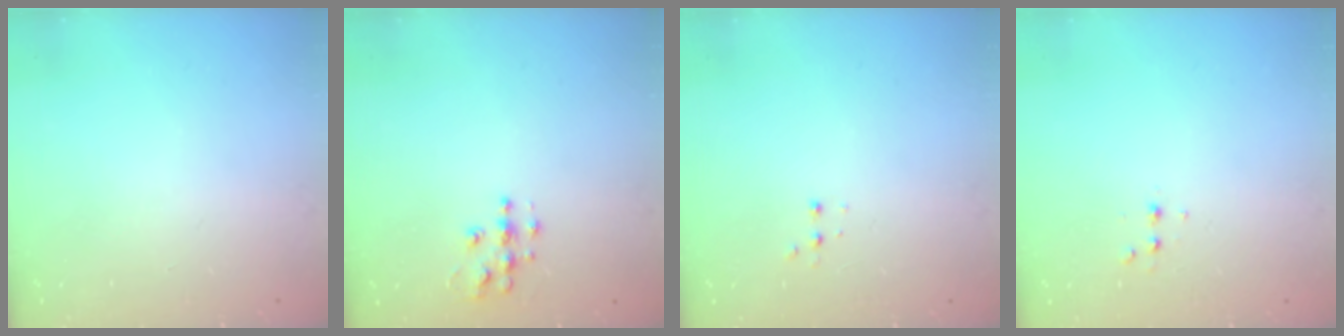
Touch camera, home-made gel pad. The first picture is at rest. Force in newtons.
{"total": 7.0, "press": 7.0, "slide": 0.3}
{"total": 3.0, "press": 2.9, "slide": 0.7}
{"total": 2.6, "press": 2.5, "slide": 0.8}